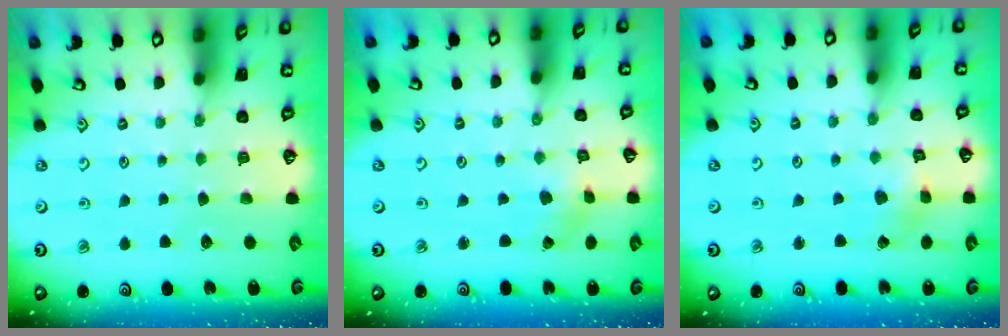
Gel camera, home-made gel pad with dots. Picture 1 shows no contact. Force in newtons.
{"total": 0.5, "press": 0.5, "slide": 0.2}
{"total": 2.9, "press": 2.9, "slide": 0.2}